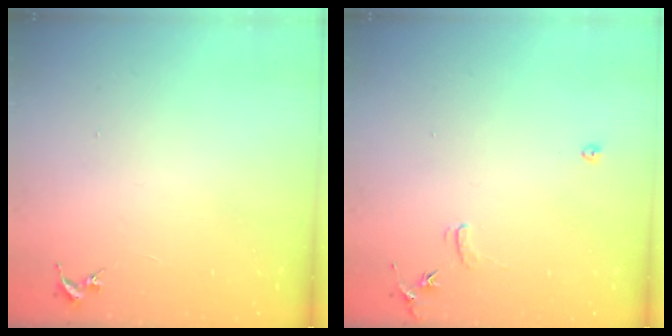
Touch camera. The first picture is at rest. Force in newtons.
{"total": 6.9, "press": 6.9, "slide": 0.7}